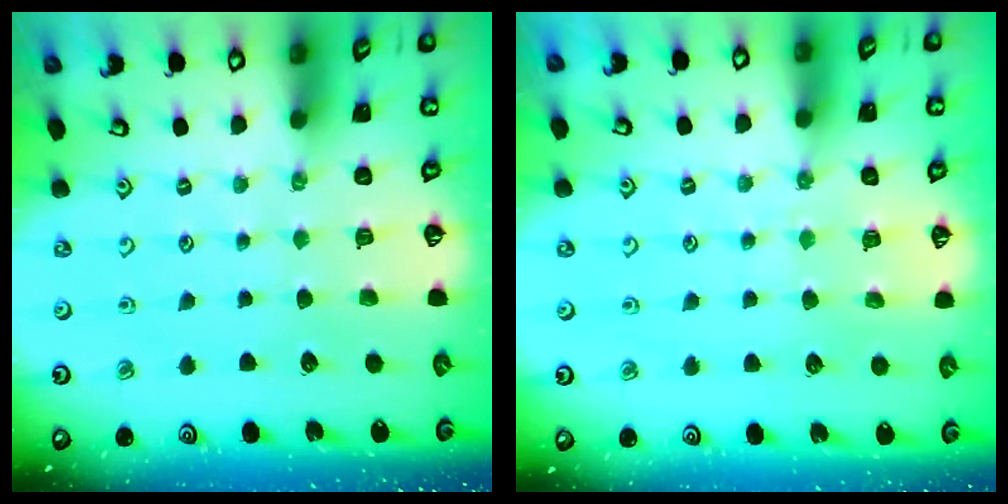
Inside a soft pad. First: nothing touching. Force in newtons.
{"total": 5.9, "press": 5.8, "slide": 0.8}